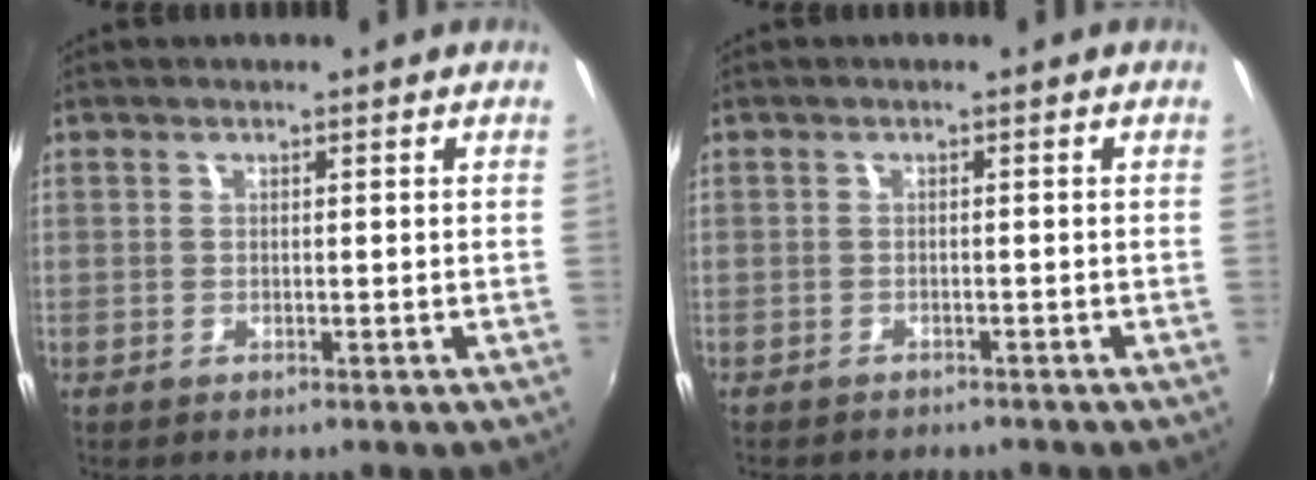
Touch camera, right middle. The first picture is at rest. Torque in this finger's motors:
{"motor_torque": [1.03, -1.11, 0.09, 0.06]}